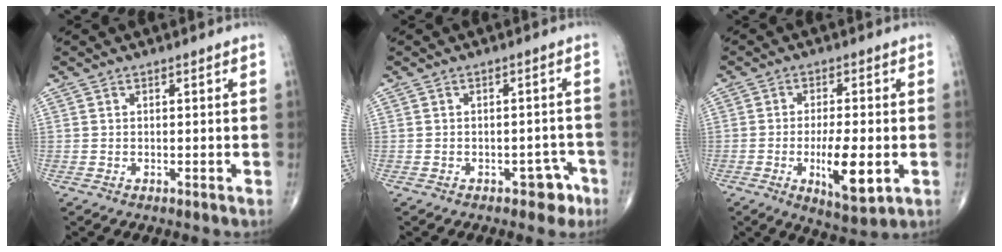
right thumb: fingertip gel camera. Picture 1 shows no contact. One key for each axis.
{"total": 4.0, "fx": -2.4, "fy": 2.4, "fz": 2.1, "tx": -0.004, "ty": 0.025, "tz": -0.029}
{"total": 10.1, "fx": -2.4, "fy": 3.2, "fz": 9.2, "tx": -0.151, "ty": -0.011, "tz": -0.037}